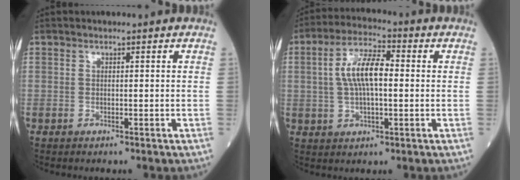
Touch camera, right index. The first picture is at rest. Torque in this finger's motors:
{"motor_torque": [0.27, 0.02, 0.36, 0.14]}